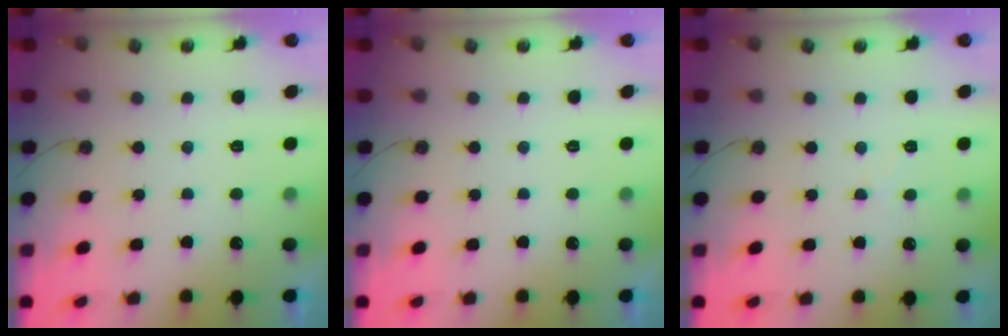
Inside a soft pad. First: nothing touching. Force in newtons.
{"total": 0.0}
{"total": 3.6, "press": 3.5, "slide": 0.6}